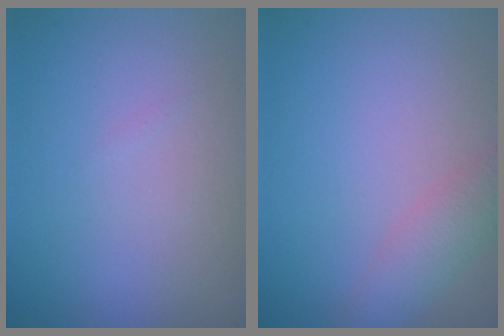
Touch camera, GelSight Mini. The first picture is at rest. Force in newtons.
{"total": 2.5, "press": 2.5, "slide": 0.1}